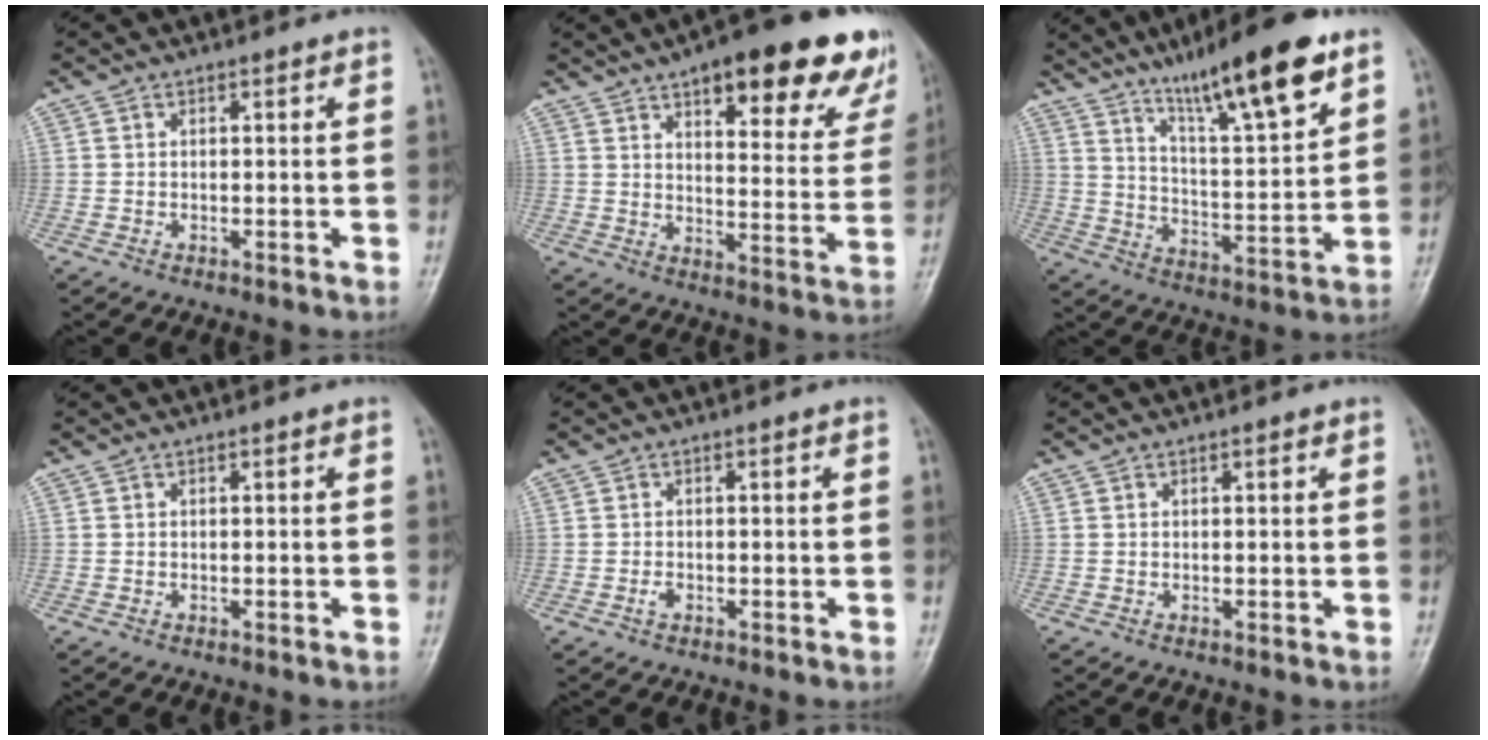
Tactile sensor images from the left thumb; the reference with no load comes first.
{"total": 23.3, "force": [14.3, 8.0, 16.5], "torque": [-0.171, -0.037, 0.184]}
{"total": 18.2, "force": [11.6, 3.1, 13.6], "torque": [-0.201, -0.053, 0.195]}
{"total": 0.0}
{"total": 1.0, "force": [-0.4, 0.6, 0.7], "torque": [-0.013, 0.001, -0.008]}
{"total": 0.6, "force": [0.3, 0.1, 0.5], "torque": [-0.007, 0.000, 0.004]}